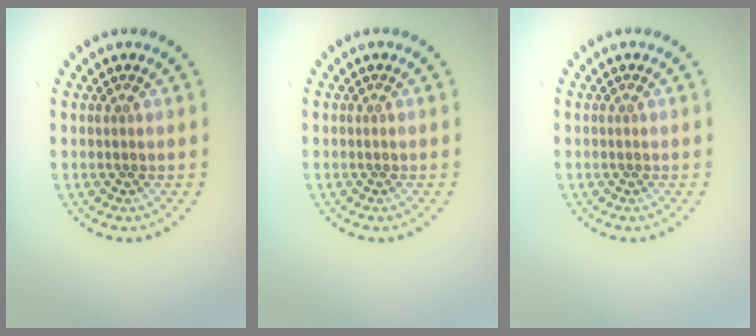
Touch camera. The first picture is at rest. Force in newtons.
{"total": 0.0}
{"total": 0.0}